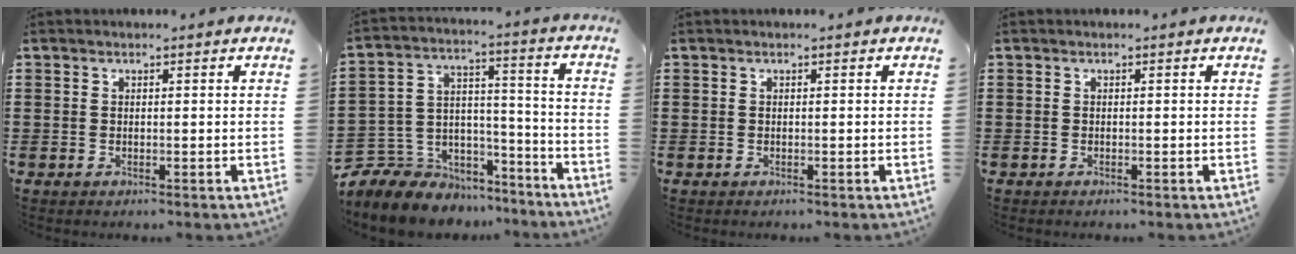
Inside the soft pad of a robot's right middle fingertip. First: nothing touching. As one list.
[{"total": 7.0, "force": [-5.6, 4.1, -0.6], "torque": [-0.015, 0.000, -0.109]}, {"total": 0.0}, {"total": 0.0}]